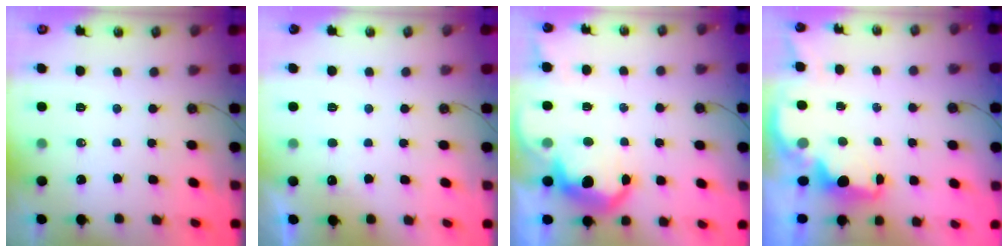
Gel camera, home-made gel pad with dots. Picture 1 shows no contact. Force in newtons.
{"total": 1.2, "press": 0.9, "slide": 0.8}
{"total": 9.3, "press": 9.3, "slide": 0.7}
{"total": 2.0, "press": 1.9, "slide": 0.8}